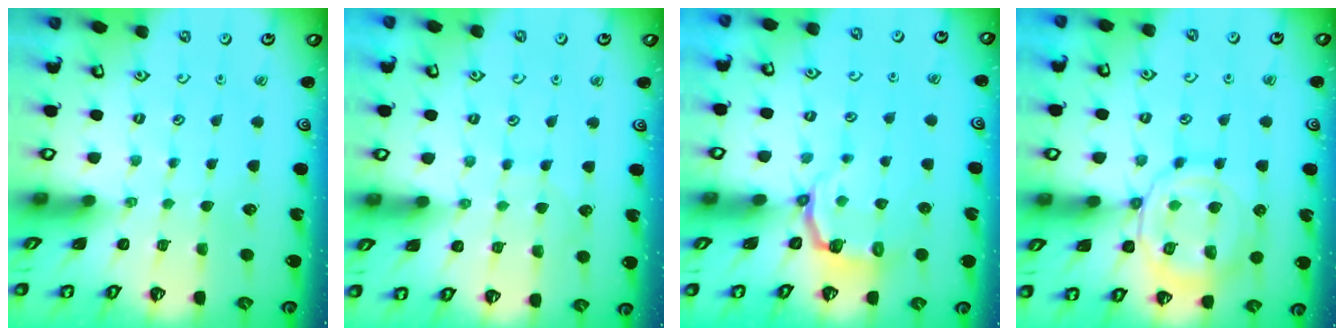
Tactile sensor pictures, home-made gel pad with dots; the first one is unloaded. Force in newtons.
{"total": 4.8, "press": 4.8, "slide": 0.5}
{"total": 4.1, "press": 2.5, "slide": 3.2}
{"total": 14.4, "press": 14.4, "slide": 1.3}